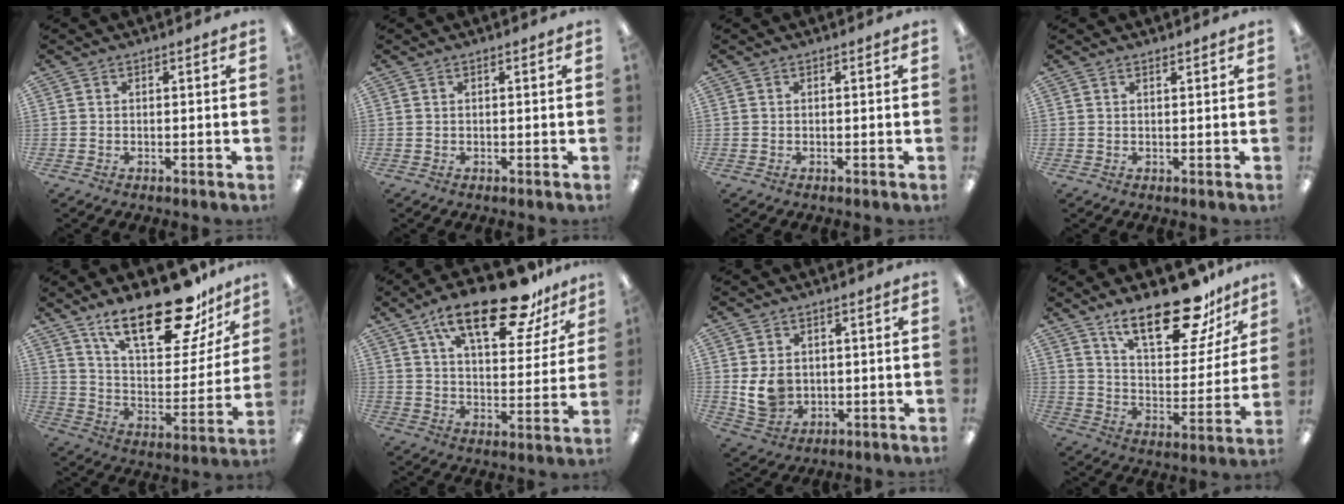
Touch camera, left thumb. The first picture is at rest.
{"total": 0.0}
{"total": 0.0}
{"total": 0.7, "force": [0.7, 0.1, 0.2], "torque": [-0.005, 0.000, 0.013]}
{"total": 24.6, "force": [17.3, 9.0, 15.0], "torque": [-0.235, -0.103, 0.292]}
{"total": 20.9, "force": [14.0, 7.9, 13.4], "torque": [-0.210, -0.072, 0.230]}
{"total": 6.8, "force": [0.6, 5.7, 3.7], "torque": [-0.071, -0.002, 0.011]}
{"total": 21.8, "force": [15.3, 8.4, 13.1], "torque": [-0.193, -0.091, 0.255]}